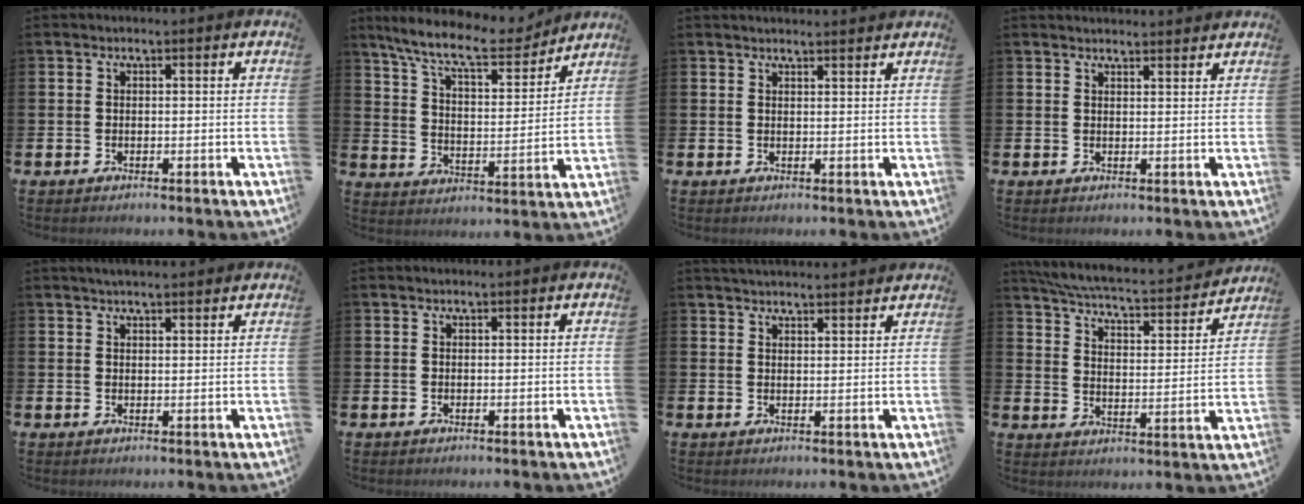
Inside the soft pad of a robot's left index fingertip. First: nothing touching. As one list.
[{"total": 10.6, "force": [9.5, 1.9, 4.2], "torque": [-0.115, -0.057, 0.163]}, {"total": 1.8, "force": [1.8, 0.1, 0.0], "torque": [0.008, -0.013, 0.030]}, {"total": 2.0, "force": [2.0, 0.1, -0.1], "torque": [0.006, -0.013, 0.034]}, {"total": 2.6, "force": [2.5, 0.2, 0.6], "torque": [-0.012, -0.006, 0.044]}, {"total": 0.0}, {"total": 3.0, "force": [3.0, 0.1, 0.2], "torque": [-0.010, -0.015, 0.055]}, {"total": 5.5, "force": [5.2, 0.7, 1.5], "torque": [-0.058, -0.043, 0.084]}]